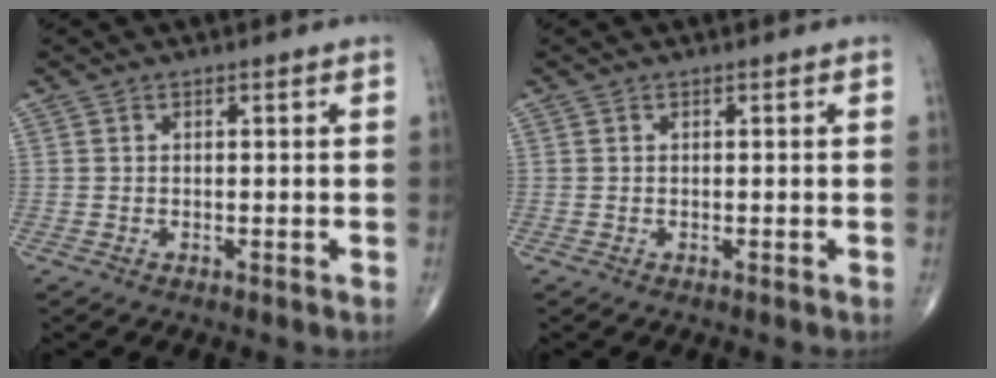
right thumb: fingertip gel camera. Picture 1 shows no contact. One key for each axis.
{"total": 0.0}